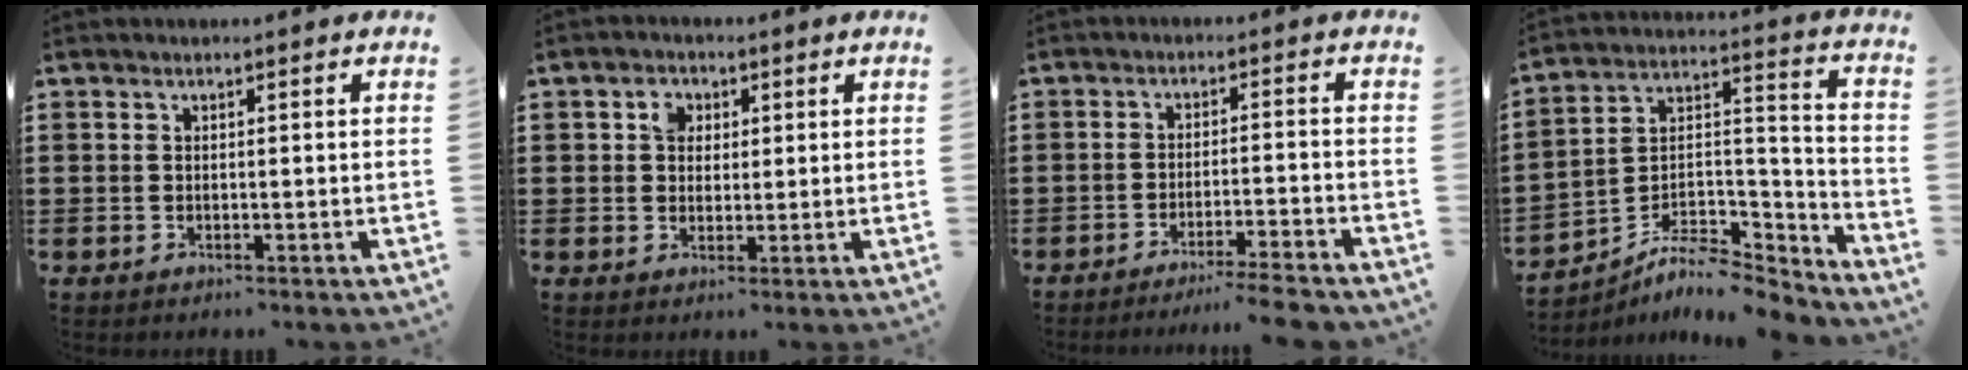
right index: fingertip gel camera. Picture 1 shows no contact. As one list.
[{"total": 3.0, "force": [1.2, 2.4, 1.4], "torque": [-0.038, 0.010, 0.020]}, {"total": 4.4, "force": [-4.0, -0.7, 1.5], "torque": [-0.026, -0.012, -0.080]}, {"total": 6.3, "force": [-5.5, 2.6, 1.9], "torque": [-0.035, 0.005, -0.105]}]